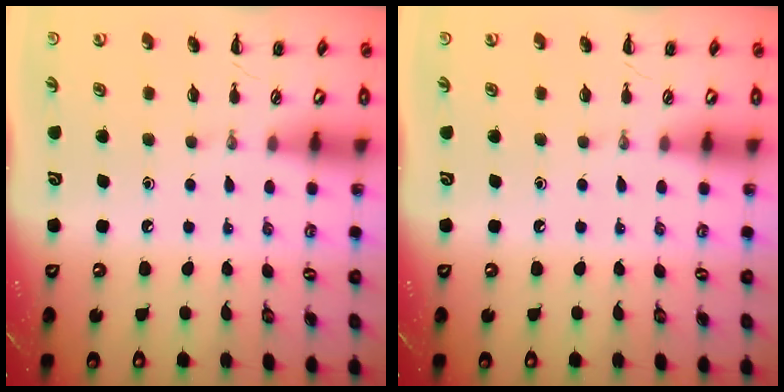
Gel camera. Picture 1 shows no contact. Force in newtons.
{"total": 0.0}